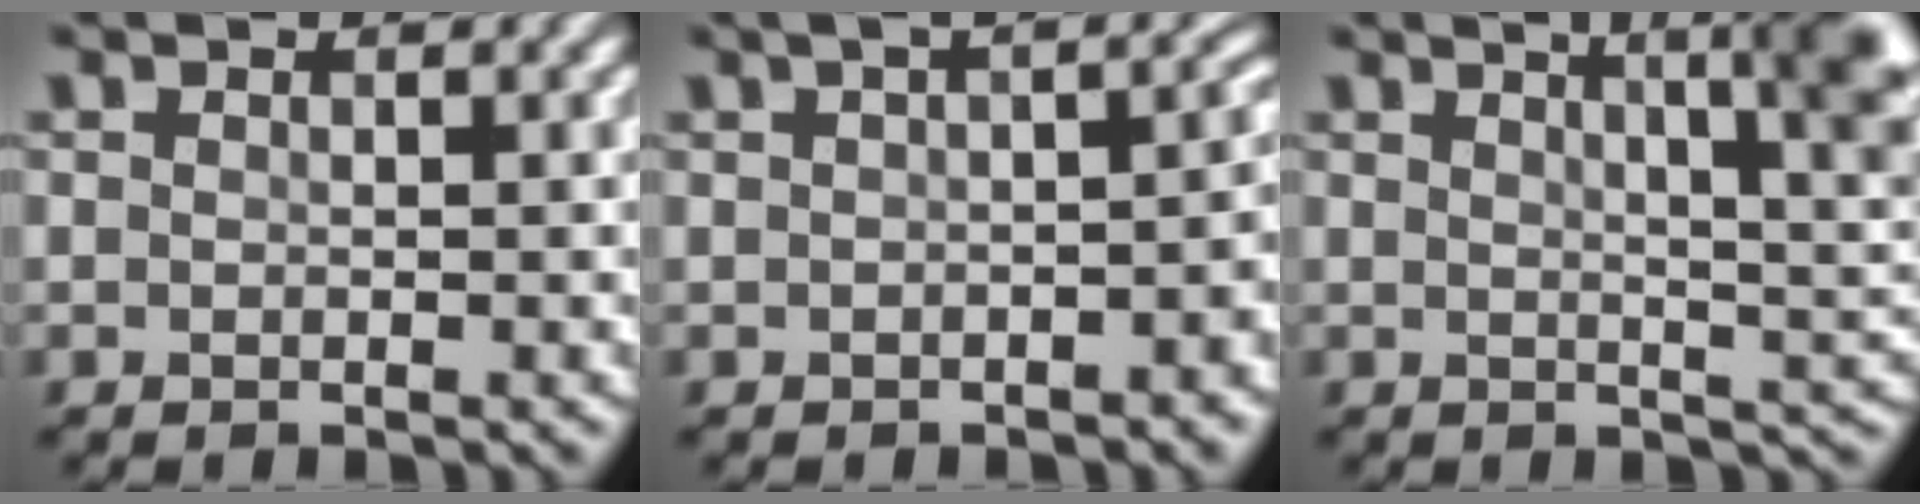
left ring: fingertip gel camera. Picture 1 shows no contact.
{"total": 6.0, "force": [-0.1, 2.6, 5.5], "torque": [-0.041, 0.012, 0.002]}
{"total": 10.3, "force": [4.4, 3.1, 8.8], "torque": [-0.078, 0.032, 0.045]}